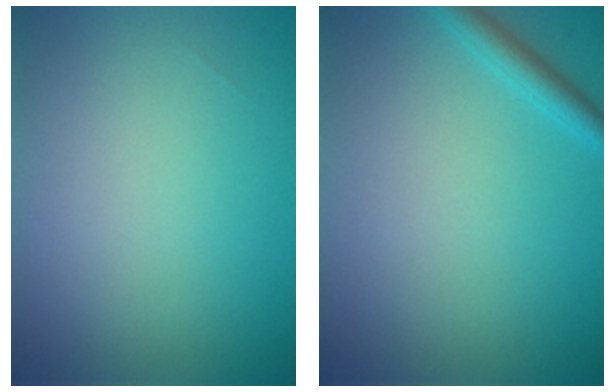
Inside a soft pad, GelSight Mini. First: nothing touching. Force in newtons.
{"total": 1.8, "press": 1.7, "slide": 0.1}